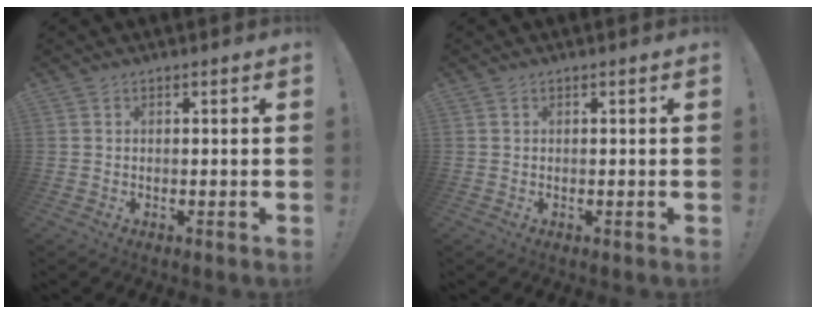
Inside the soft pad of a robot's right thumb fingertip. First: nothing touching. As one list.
[{"total": 0.0}]